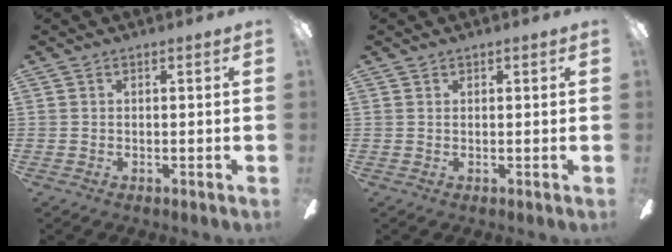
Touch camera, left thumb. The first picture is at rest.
{"total": 0.6, "force": [0.6, 0.3, 0.1], "torque": [-0.002, 0.001, 0.010]}